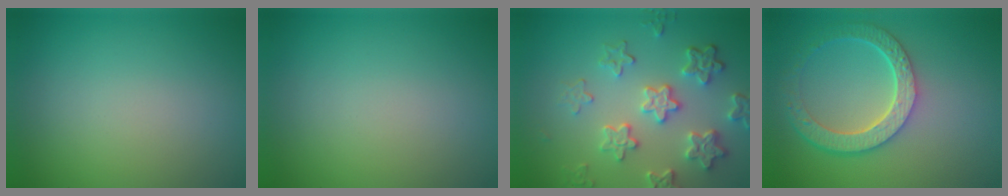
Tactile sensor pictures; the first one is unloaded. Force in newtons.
{"total": 0.0}
{"total": 5.4, "press": 4.2, "slide": 3.3}
{"total": 5.9, "press": 4.5, "slide": 3.7}